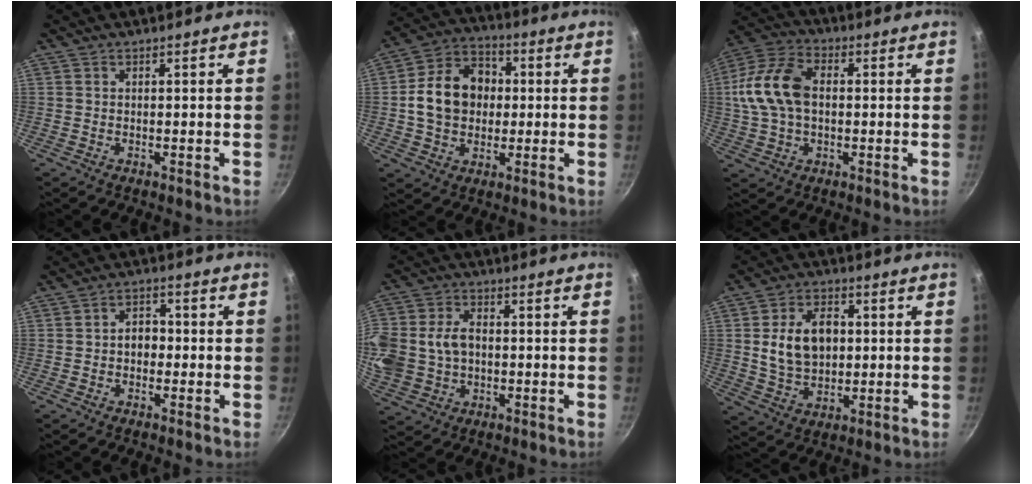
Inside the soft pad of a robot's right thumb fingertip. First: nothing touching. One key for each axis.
{"total": 13.9, "fx": 0.6, "fy": 11.0, "fz": 8.6, "tx": -0.118, "ty": 0.027, "tz": 0.000}
{"total": 14.3, "fx": 0.9, "fy": 9.3, "fz": 10.8, "tx": -0.206, "ty": 0.027, "tz": 0.004}
{"total": 4.0, "fx": -0.6, "fy": 3.1, "fz": 2.4, "tx": -0.010, "ty": 0.015, "tz": -0.015}
{"total": 17.1, "fx": -0.1, "fy": 13.6, "fz": 10.4, "tx": -0.248, "ty": 0.041, "tz": 0.006}
{"total": 12.0, "fx": 1.4, "fy": 8.4, "fz": 8.4, "tx": -0.123, "ty": 0.001, "tz": 0.028}